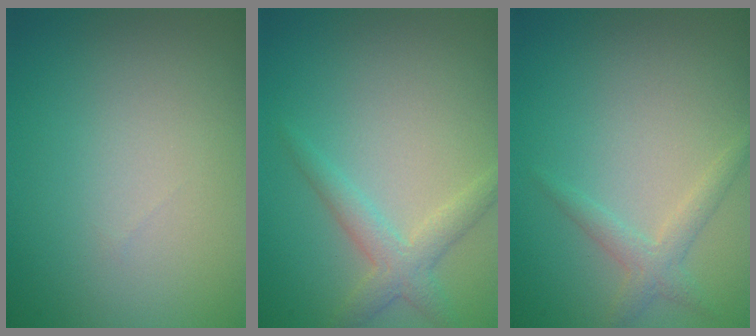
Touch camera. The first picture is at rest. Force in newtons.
{"total": 2.6, "press": 2.6, "slide": 0.0}
{"total": 1.8, "press": 1.8, "slide": 0.1}